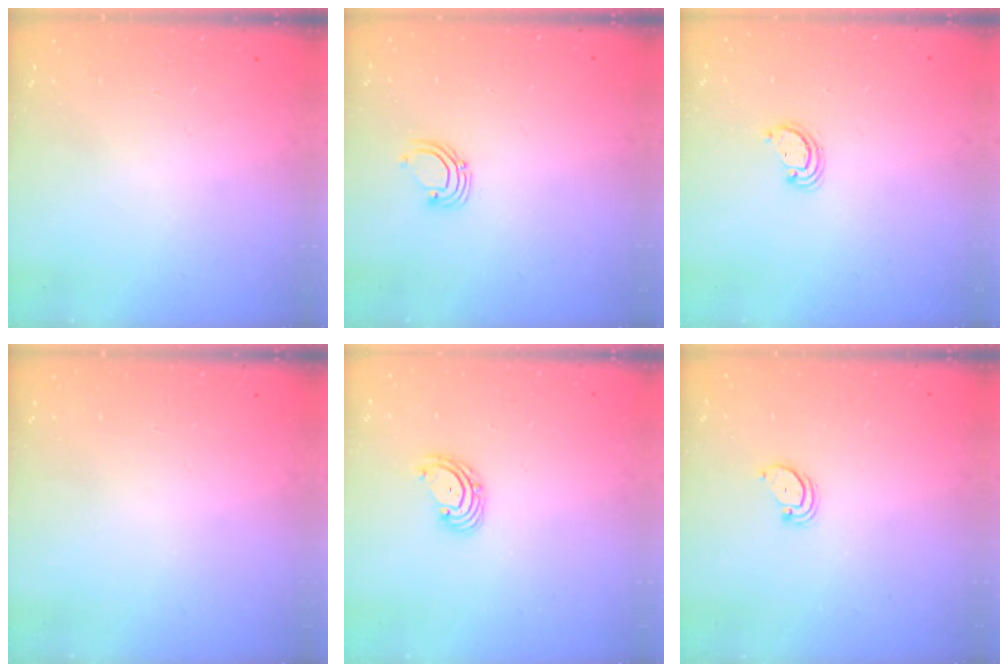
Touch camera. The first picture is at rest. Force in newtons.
{"total": 3.4, "press": 3.4, "slide": 0.3}
{"total": 2.3, "press": 2.3, "slide": 0.2}
{"total": 0.0}
{"total": 3.4, "press": 3.3, "slide": 0.5}
{"total": 2.1, "press": 2.1, "slide": 0.2}